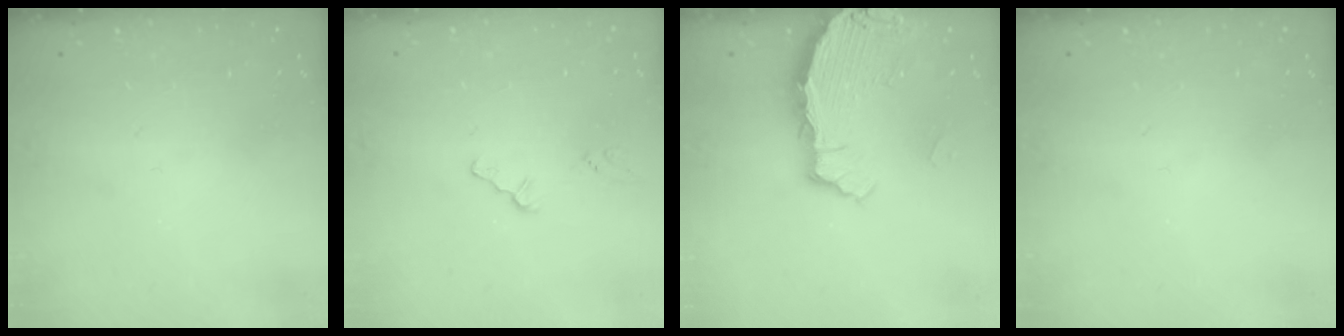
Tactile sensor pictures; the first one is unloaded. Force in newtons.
{"total": 0.0}
{"total": 3.6, "press": 3.6, "slide": 0.4}
{"total": 0.0}